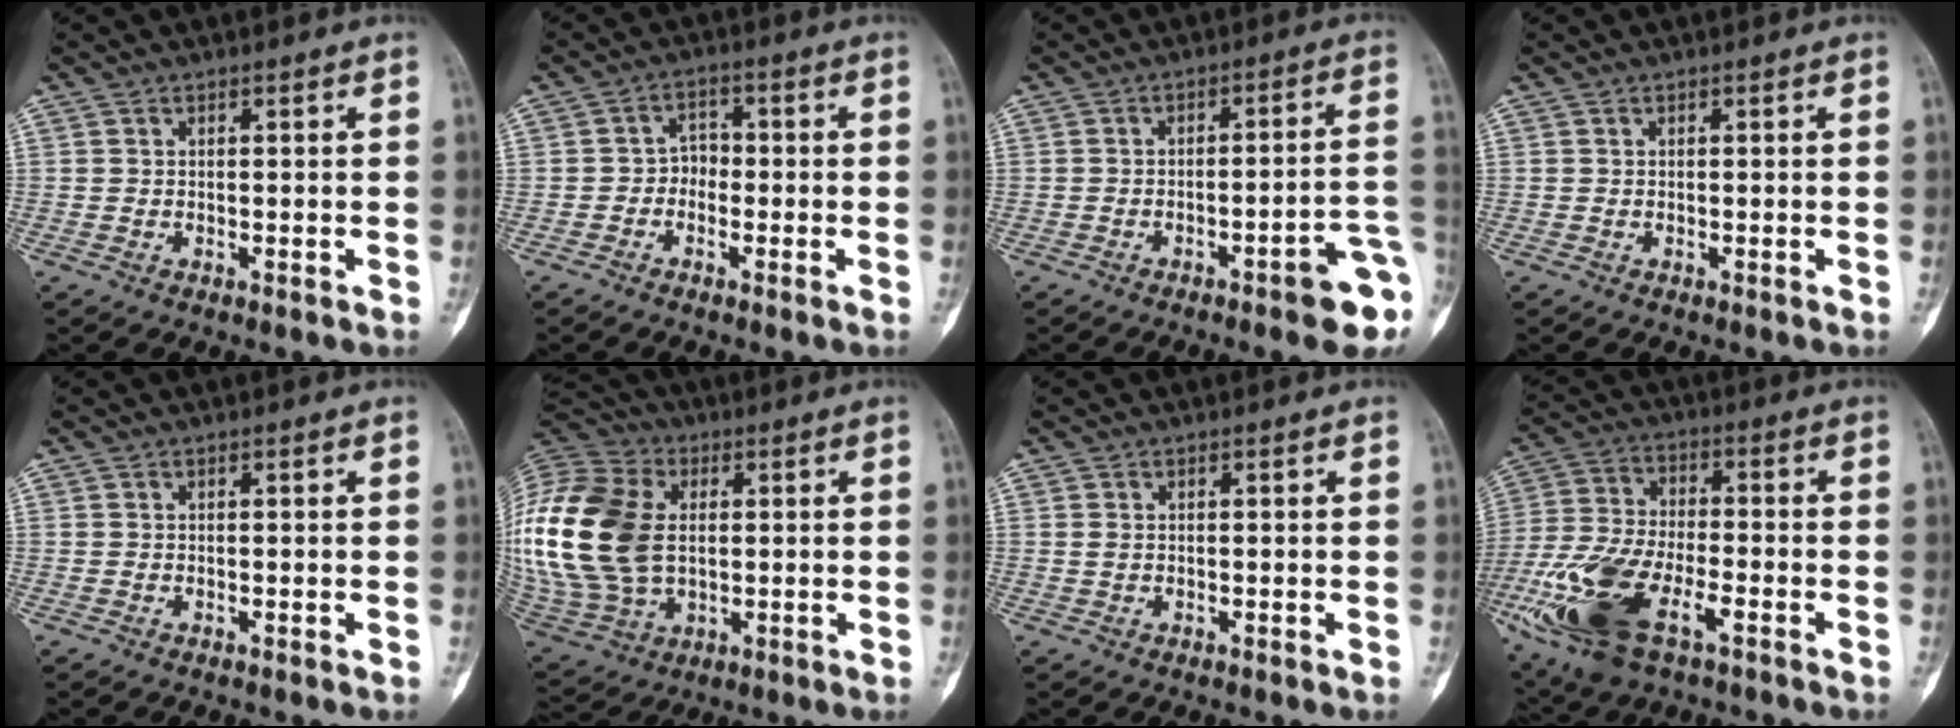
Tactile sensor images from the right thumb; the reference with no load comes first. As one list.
[{"total": 3.2, "force": [-1.1, 2.6, 1.5], "torque": [-0.004, 0.018, -0.031]}, {"total": 10.3, "force": [-4.6, 2.0, 9.0], "torque": [-0.101, 0.030, -0.053]}, {"total": 0.0}, {"total": 0.0}, {"total": 27.5, "force": [2.5, 19.0, 19.7], "torque": [-0.452, 0.009, 0.058]}, {"total": 0.9, "force": [0.2, 0.6, 0.7], "torque": [-0.018, 0.003, 0.007]}, {"total": 18.7, "force": [-7.8, 8.5, 14.8], "torque": [-0.317, 0.007, -0.141]}]